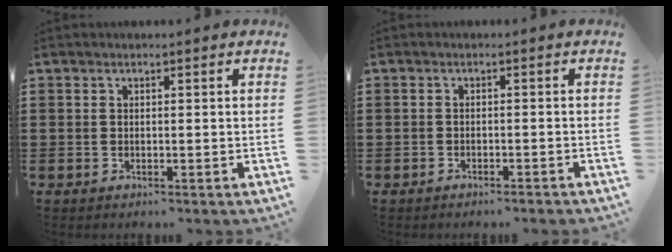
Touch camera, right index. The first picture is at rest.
{"total": 1.6, "force": [-1.5, 0.0, 0.3], "torque": [-0.007, 0.003, -0.032]}